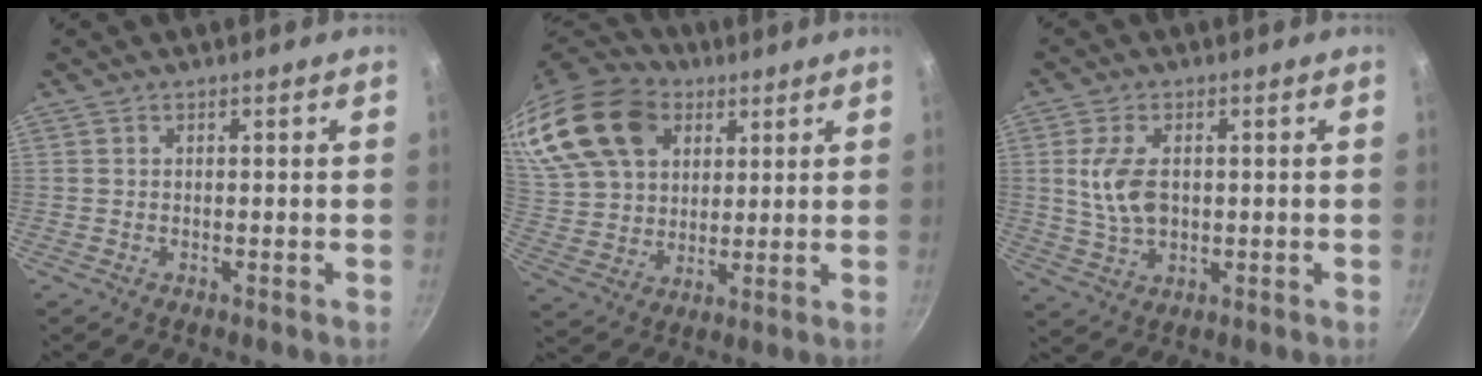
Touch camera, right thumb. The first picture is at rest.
{"total": 27.3, "force": [12.0, 19.1, 15.3], "torque": [-0.334, 0.024, 0.225]}
{"total": 7.9, "force": [0.9, 4.7, 6.3], "torque": [-0.118, -0.003, 0.018]}